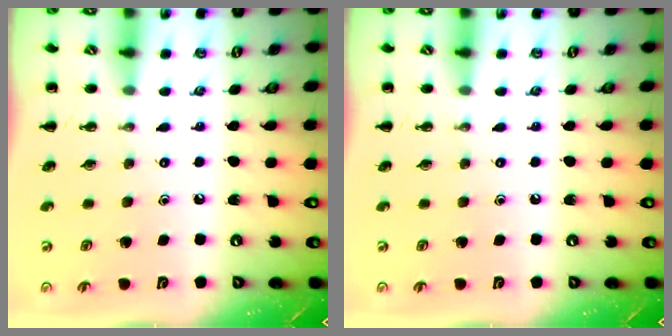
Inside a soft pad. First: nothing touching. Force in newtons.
{"total": 0.0}